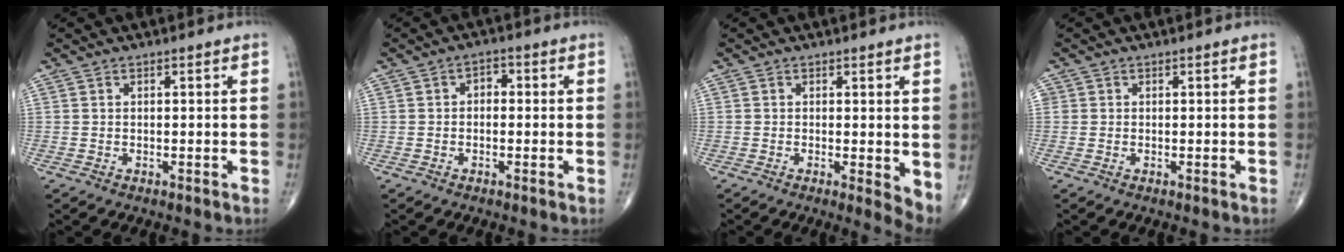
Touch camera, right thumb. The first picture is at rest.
{"total": 2.5, "force": [0.0, 1.8, 1.7], "torque": [-0.012, 0.012, -0.008]}
{"total": 4.2, "force": [0.1, 1.3, 4.0], "torque": [-0.054, -0.012, 0.000]}
{"total": 0.7, "force": [0.1, 0.7, 0.1], "torque": [0.006, 0.003, 0.000]}